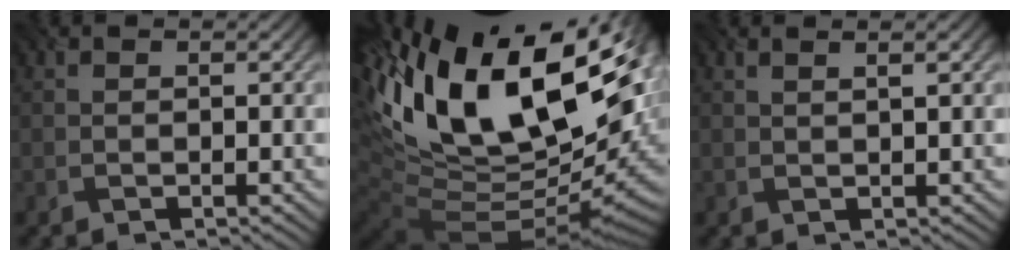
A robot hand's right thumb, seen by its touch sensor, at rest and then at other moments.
{"total": 21.7, "force": [6.5, 11.6, 17.1], "torque": [-0.338, 0.001, 0.137]}
{"total": 2.0, "force": [1.1, 0.3, 1.7], "torque": [-0.023, 0.007, 0.012]}